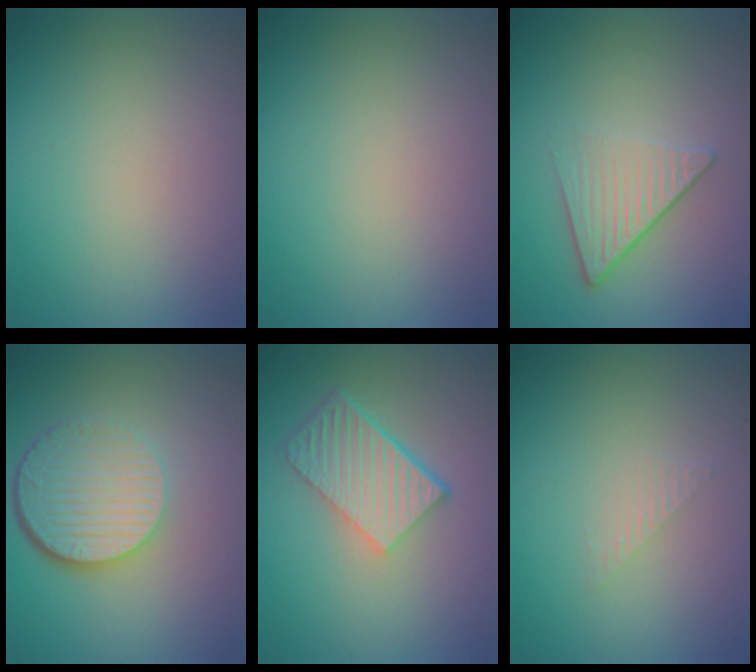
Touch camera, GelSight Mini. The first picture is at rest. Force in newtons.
{"total": 0.0}
{"total": 4.6, "press": 2.9, "slide": 3.6}
{"total": 6.3, "press": 4.3, "slide": 4.6}
{"total": 5.7, "press": 3.9, "slide": 4.1}
{"total": 1.0, "press": 1.0, "slide": 0.0}